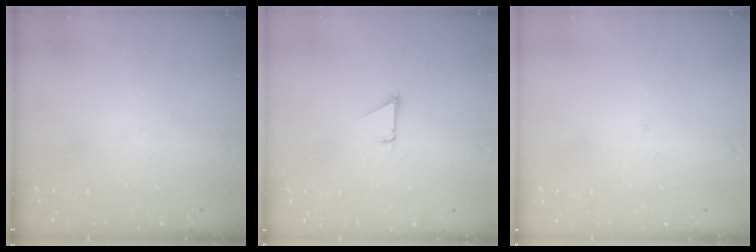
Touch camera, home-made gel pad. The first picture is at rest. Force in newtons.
{"total": 1.3, "press": 1.3, "slide": 0.1}
{"total": 2.1, "press": 2.1, "slide": 0.1}